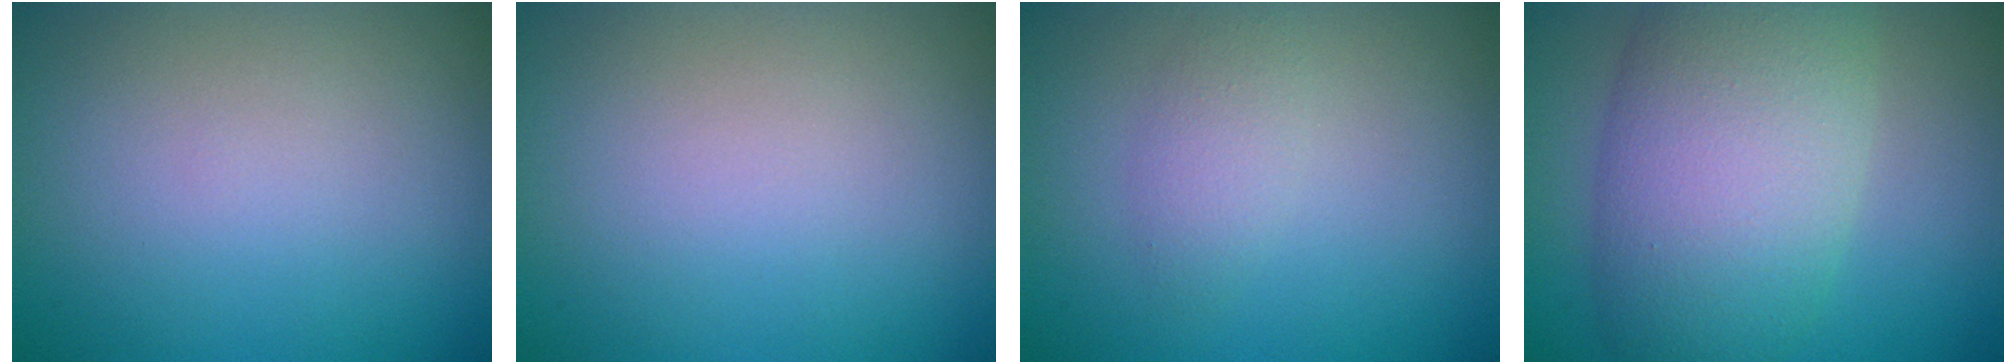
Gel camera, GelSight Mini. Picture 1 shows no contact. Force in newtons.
{"total": 0.0}
{"total": 1.7, "press": 1.7, "slide": 0.0}
{"total": 10.1, "press": 10.1, "slide": 0.1}